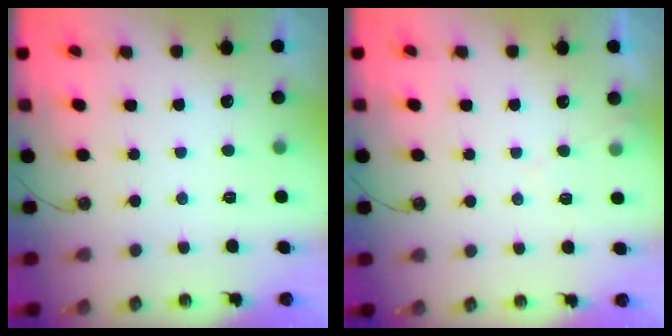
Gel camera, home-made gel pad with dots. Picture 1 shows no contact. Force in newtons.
{"total": 4.3, "press": 4.3, "slide": 0.6}